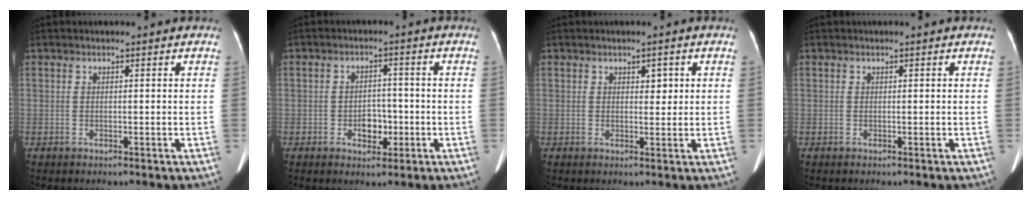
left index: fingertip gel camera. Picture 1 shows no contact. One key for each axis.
{"total": 3.9, "fx": -1.3, "fy": 2.6, "fz": 2.6, "tx": -0.036, "ty": 0.009, "tz": -0.016}
{"total": 2.1, "fx": 0.8, "fy": 1.1, "fz": 1.6, "tx": -0.019, "ty": 0.002, "tz": 0.012}
{"total": 0.0}